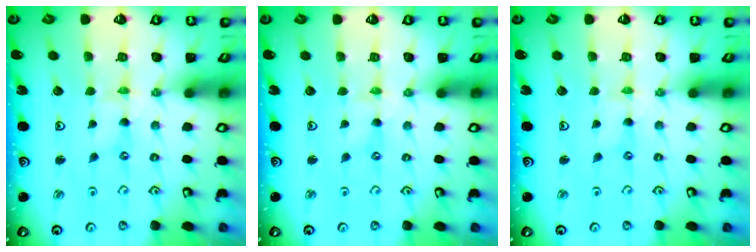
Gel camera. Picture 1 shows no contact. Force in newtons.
{"total": 0.8, "press": 0.8, "slide": 0.2}
{"total": 0.0}